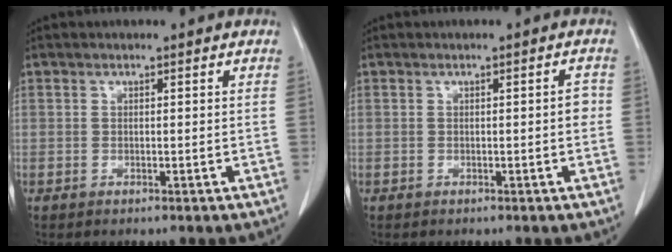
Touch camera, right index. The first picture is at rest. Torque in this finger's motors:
{"motor_torque": [0.42, -0.26, 0.12, 0.04]}